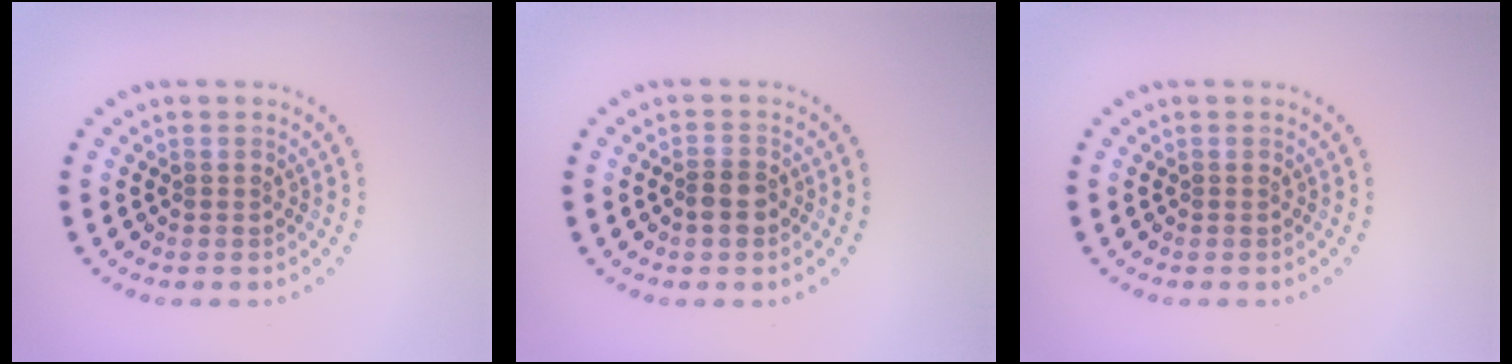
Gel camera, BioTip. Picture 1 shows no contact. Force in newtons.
{"total": 1.9, "press": 1.7, "slide": 0.8}
{"total": 0.0}